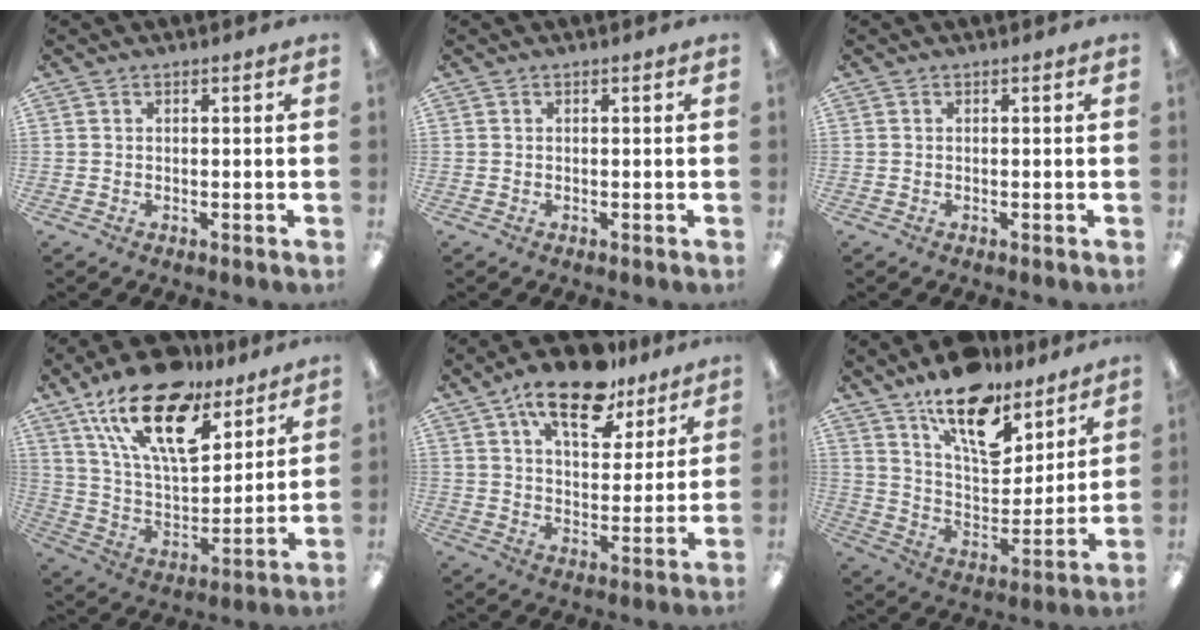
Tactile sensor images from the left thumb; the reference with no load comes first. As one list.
[{"total": 0.0}, {"total": 0.0}, {"total": 21.9, "force": [14.5, 9.4, 13.4], "torque": [-0.248, -0.078, 0.255]}, {"total": 17.5, "force": [12.1, 7.6, 10.1], "torque": [-0.165, -0.056, 0.207]}, {"total": 16.7, "force": [12.2, 7.4, 8.7], "torque": [-0.141, -0.078, 0.214]}]